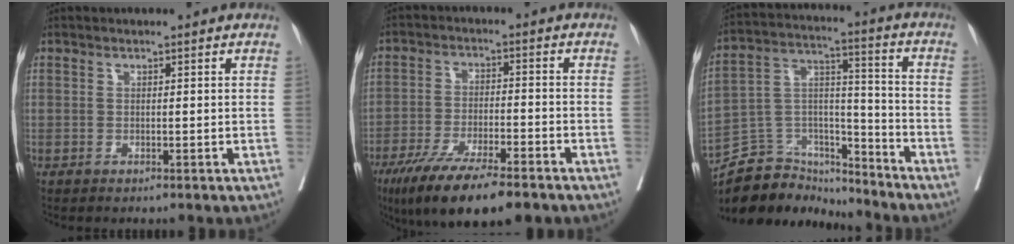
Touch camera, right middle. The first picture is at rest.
{"total": 13.8, "force": [-9.7, 2.7, 9.5], "torque": [-0.163, -0.033, -0.161]}
{"total": 15.6, "force": [-14.5, 5.3, 2.1], "torque": [-0.037, 0.056, -0.245]}